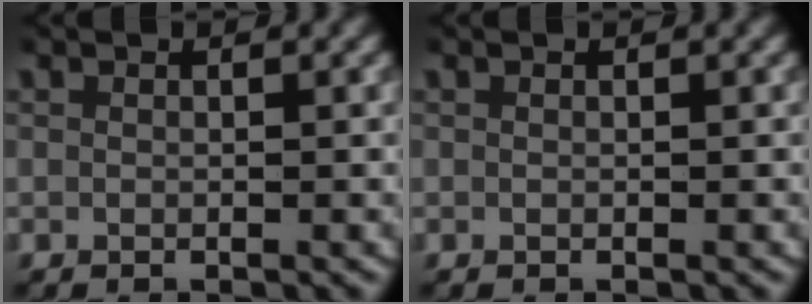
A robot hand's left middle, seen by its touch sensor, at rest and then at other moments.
{"total": 0.0}